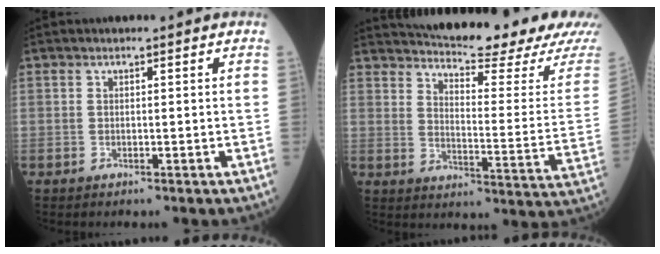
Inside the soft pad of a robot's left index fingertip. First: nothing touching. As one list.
[{"total": 21.7, "force": [19.8, 0.9, 8.8], "torque": [-0.136, -0.075, 0.247]}]